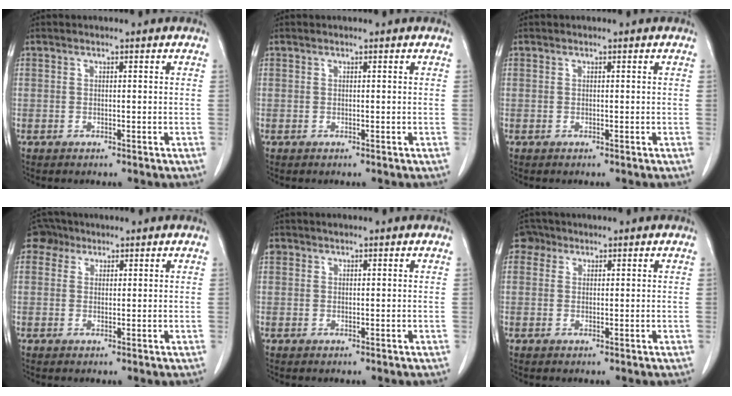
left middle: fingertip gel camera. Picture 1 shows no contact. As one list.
[{"total": 0.0}, {"total": 0.0}, {"total": 2.7, "force": [1.8, 2.0, 0.2], "torque": [-0.004, 0.011, 0.028]}, {"total": 1.0, "force": [0.7, 0.7, 0.2], "torque": [-0.006, 0.012, 0.014]}, {"total": 2.3, "force": [1.3, 1.8, 0.3], "torque": [-0.003, 0.007, 0.020]}]